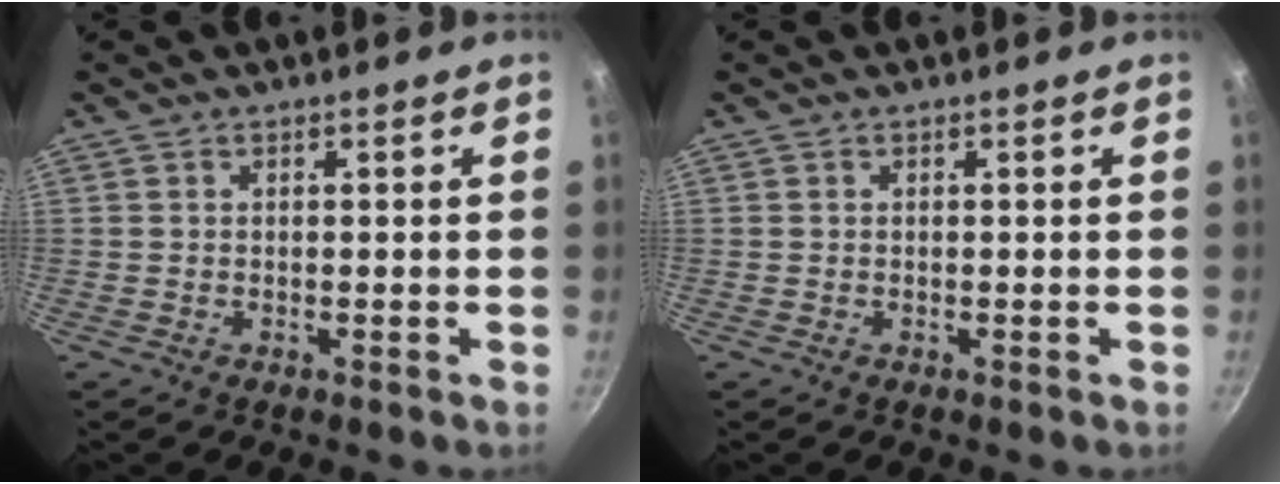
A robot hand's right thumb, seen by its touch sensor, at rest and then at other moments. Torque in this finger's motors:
{"motor_torque": [-0.02, -0.01, 0.27, 0.06, 0.00]}